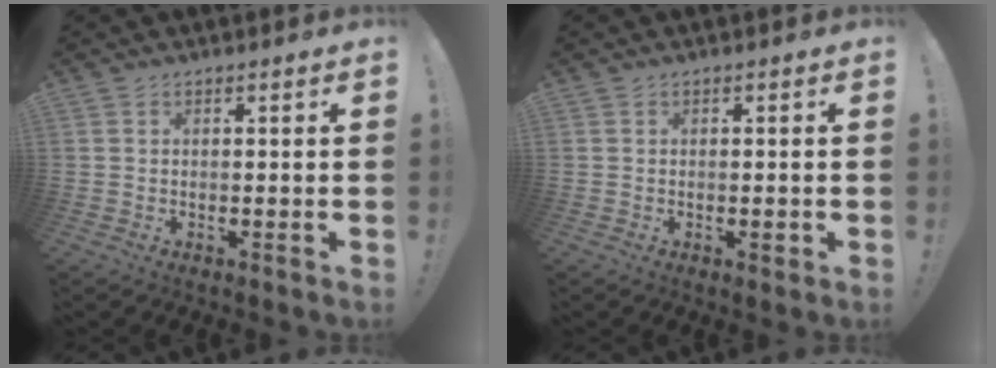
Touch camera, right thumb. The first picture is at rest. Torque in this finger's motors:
{"motor_torque": [0.11, 0.37, 0.06, -0.13, 0.07]}